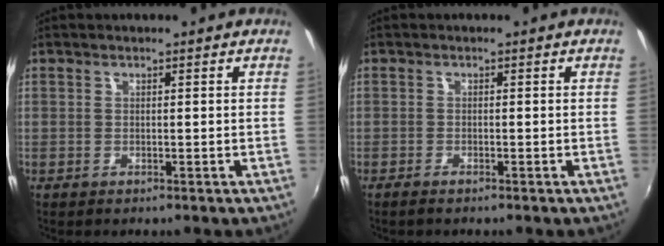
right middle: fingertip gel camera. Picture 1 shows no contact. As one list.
[{"total": 1.3, "force": [-1.2, 0.2, 0.7], "torque": [-0.017, -0.003, -0.024]}]